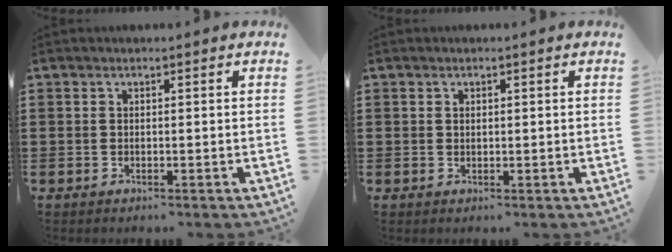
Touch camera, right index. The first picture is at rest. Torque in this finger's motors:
{"motor_torque": [-0.37, 0.59, -0.02, -0.01]}